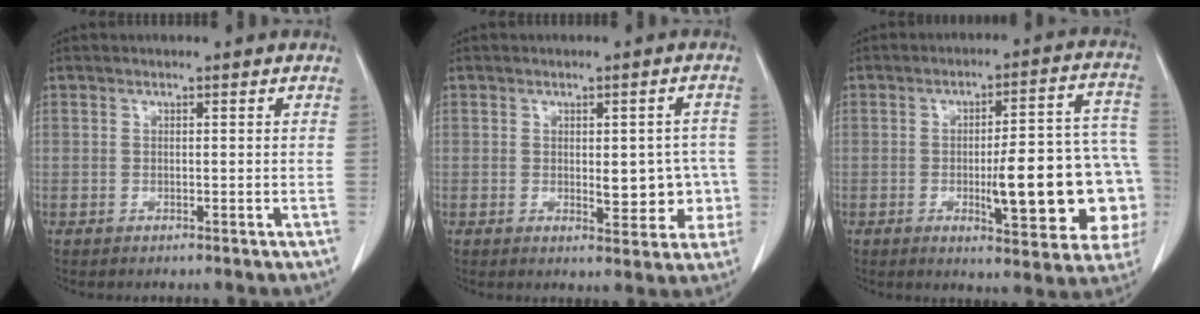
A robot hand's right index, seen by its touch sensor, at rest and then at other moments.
{"total": 6.7, "force": [-0.8, 3.2, 5.9], "torque": [-0.061, 0.009, -0.002]}
{"total": 18.8, "force": [-3.8, 4.0, 18.0], "torque": [-0.152, 0.034, -0.033]}